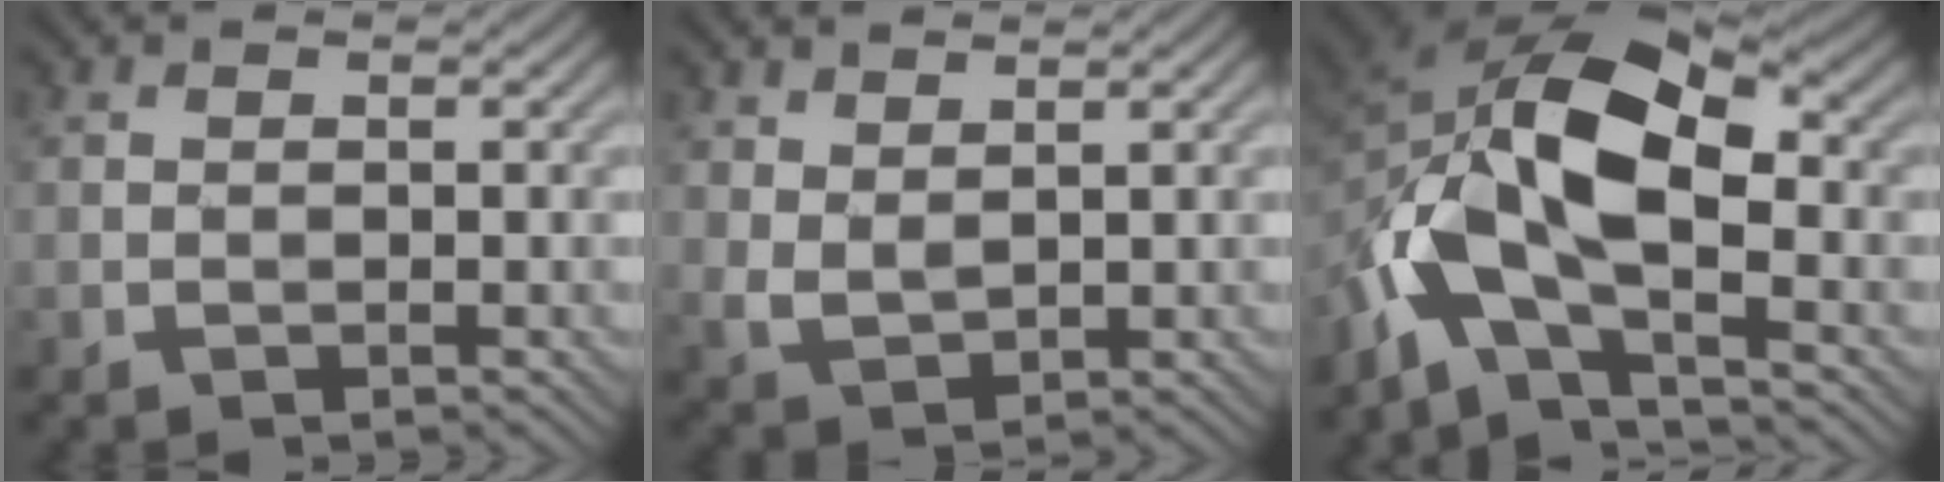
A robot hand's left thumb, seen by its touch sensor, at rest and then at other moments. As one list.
[{"total": 2.4, "force": [1.7, 1.1, 1.3], "torque": [-0.033, -0.003, 0.041]}, {"total": 12.7, "force": [-3.3, 6.8, 10.2], "torque": [-0.200, -0.001, -0.068]}]